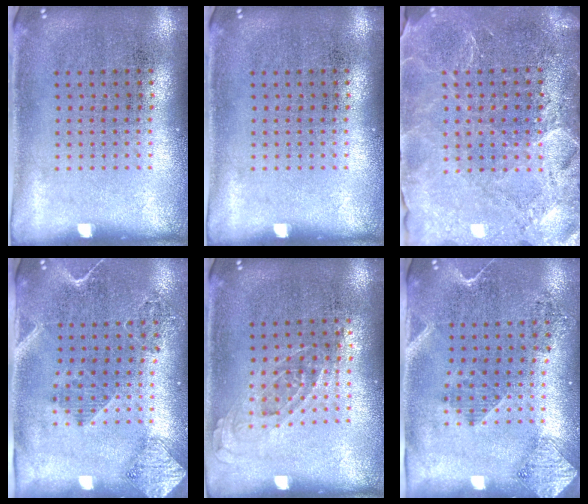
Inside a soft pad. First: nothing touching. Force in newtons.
{"total": 0.0}
{"total": 3.5, "press": 3.3, "slide": 1.3}
{"total": 1.8, "press": 1.6, "slide": 0.8}
{"total": 0.6, "press": 0.6, "slide": 0.3}
{"total": 2.0, "press": 1.7, "slide": 1.1}